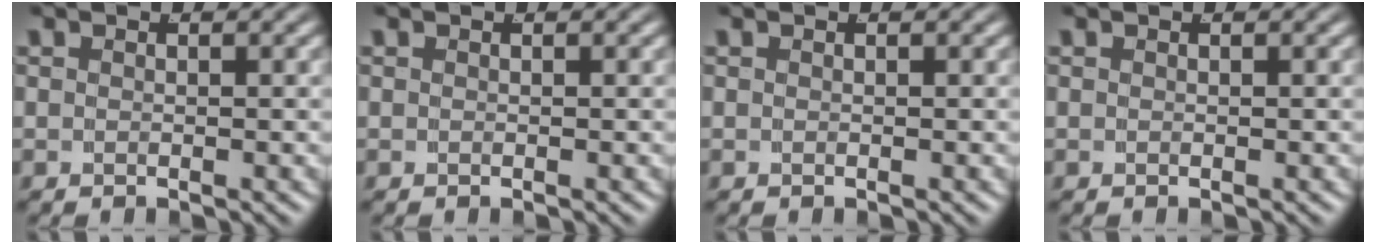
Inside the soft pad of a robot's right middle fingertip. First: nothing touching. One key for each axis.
{"total": 0.0}
{"total": 0.0}
{"total": 0.0}